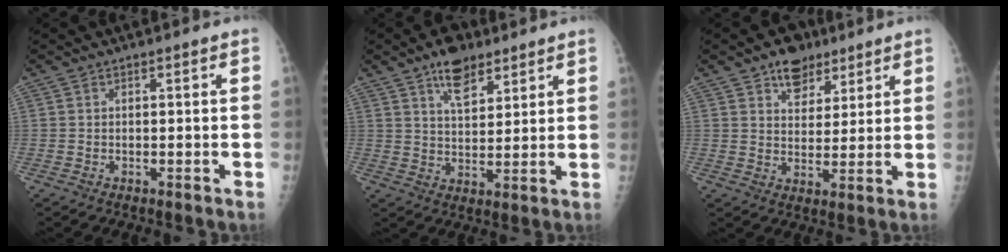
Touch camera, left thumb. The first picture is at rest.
{"total": 8.3, "force": [5.3, 4.1, 4.8], "torque": [-0.056, -0.028, 0.089]}
{"total": 7.6, "force": [5.0, 5.0, 2.9], "torque": [-0.013, -0.024, 0.080]}